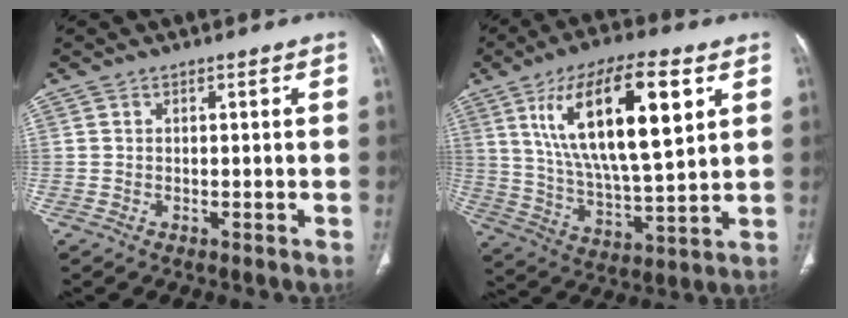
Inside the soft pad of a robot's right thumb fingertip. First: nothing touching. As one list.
[{"total": 21.5, "force": [8.0, 7.2, 18.7], "torque": [-0.316, -0.023, 0.143]}]